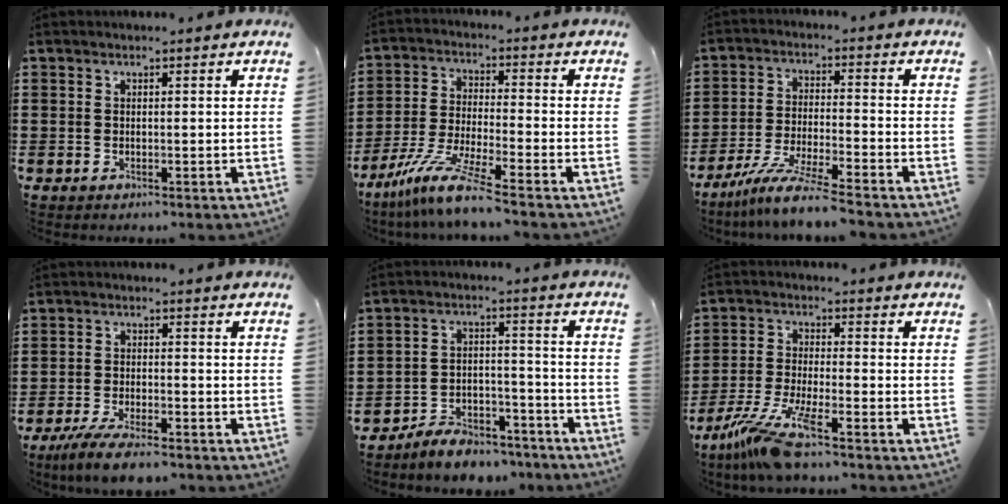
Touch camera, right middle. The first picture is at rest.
{"total": 9.0, "force": [-7.1, -0.2, 5.4], "torque": [-0.123, -0.014, -0.144]}
{"total": 8.1, "force": [-7.0, -0.4, 4.1], "torque": [-0.084, -0.014, -0.134]}
{"total": 5.1, "force": [-4.4, 0.4, 2.5], "torque": [-0.060, -0.012, -0.087]}
{"total": 6.1, "force": [-6.0, 1.1, 0.9], "torque": [-0.010, 0.016, -0.116]}
{"total": 8.7, "force": [-6.7, 0.1, 5.5], "torque": [-0.132, -0.021, -0.134]}